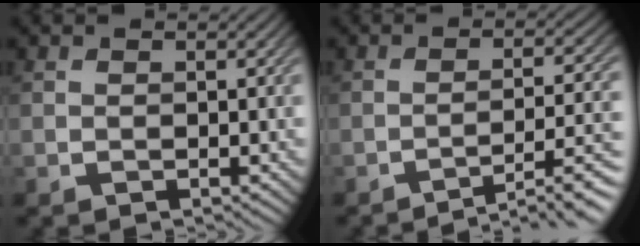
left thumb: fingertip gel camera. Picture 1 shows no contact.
{"total": 7.6, "force": [-5.0, 1.4, 5.6], "torque": [-0.088, 0.009, -0.069]}